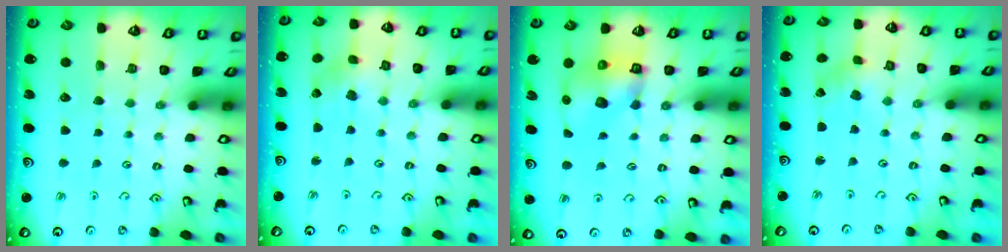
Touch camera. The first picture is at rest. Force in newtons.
{"total": 2.5, "press": 2.4, "slide": 0.5}
{"total": 8.0, "press": 7.9, "slide": 1.2}
{"total": 0.8, "press": 0.8, "slide": 0.1}